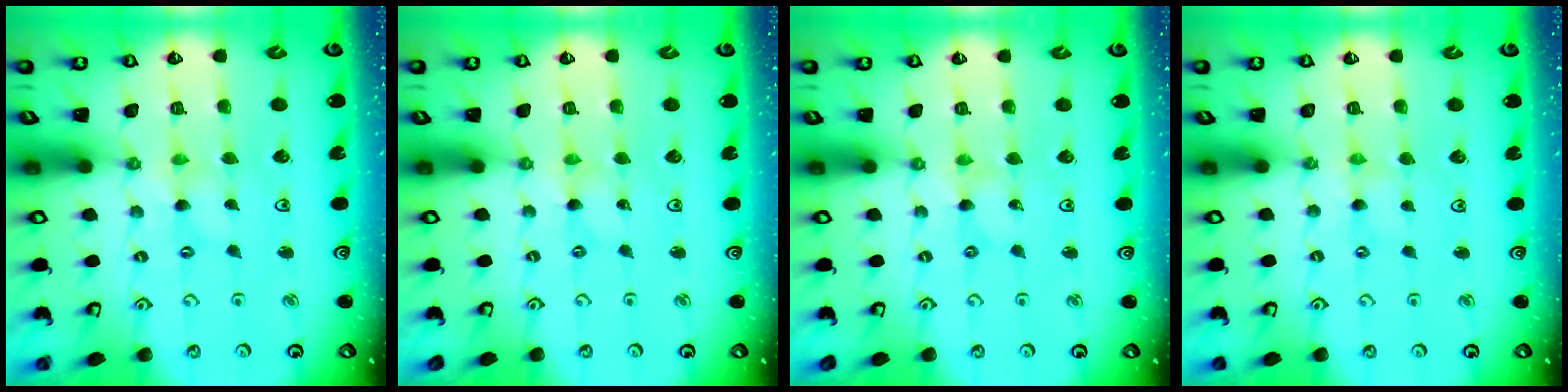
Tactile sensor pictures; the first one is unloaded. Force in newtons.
{"total": 0.0}
{"total": 0.0}
{"total": 0.6, "press": 0.6, "slide": 0.1}